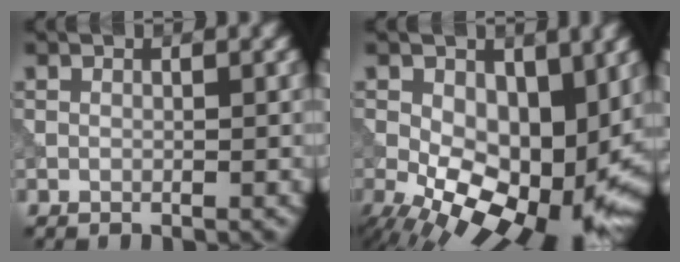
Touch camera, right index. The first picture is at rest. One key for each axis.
{"total": 13.7, "fx": -1.7, "fy": 7.7, "fz": 11.2, "tx": -0.174, "ty": -0.035, "tz": -0.017}